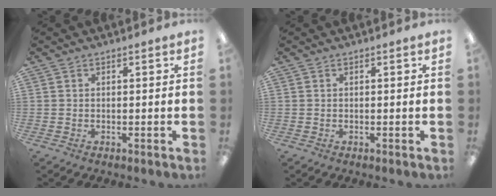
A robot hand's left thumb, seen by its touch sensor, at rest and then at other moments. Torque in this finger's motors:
{"motor_torque": [0.00, 0.00, 0.02, -0.01, 0.00]}